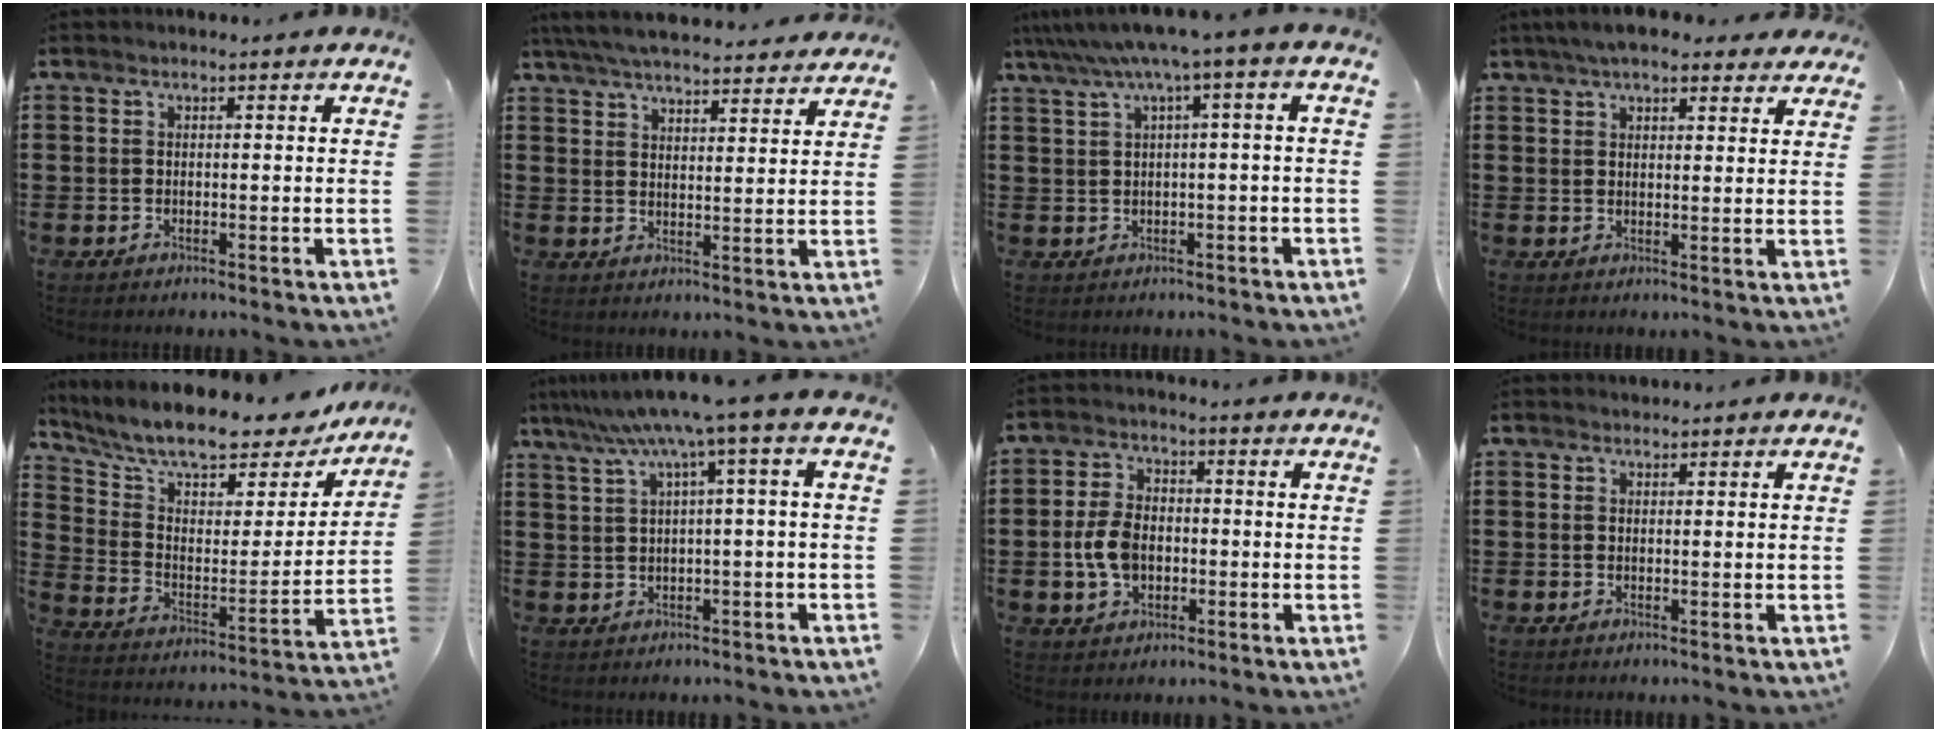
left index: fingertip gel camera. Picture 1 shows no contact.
{"total": 5.8, "force": [5.6, 0.5, 1.7], "torque": [-0.052, -0.022, 0.101]}
{"total": 4.6, "force": [1.0, -0.3, 4.5], "torque": [-0.086, -0.012, 0.013]}
{"total": 5.3, "force": [4.5, 1.3, 2.5], "torque": [-0.060, 0.000, 0.083]}
{"total": 9.3, "force": [8.1, 2.1, 4.1], "torque": [-0.102, -0.056, 0.135]}
{"total": 6.3, "force": [2.1, -0.7, 5.9], "torque": [-0.116, -0.018, 0.030]}
{"total": 6.6, "force": [-1.0, 4.4, 4.8], "torque": [-0.124, 0.000, -0.027]}
{"total": 0.6, "force": [0.6, 0.3, 0.0], "torque": [-0.002, 0.002, 0.012]}